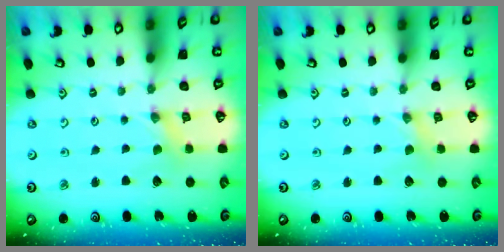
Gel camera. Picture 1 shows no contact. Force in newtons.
{"total": 0.8, "press": 0.8, "slide": 0.2}